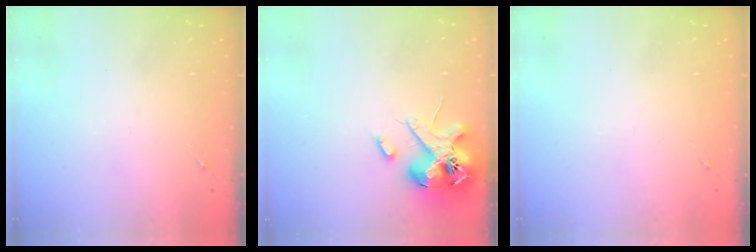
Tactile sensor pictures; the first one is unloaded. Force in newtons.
{"total": 14.4, "press": 14.2, "slide": 2.4}
{"total": 0.0}